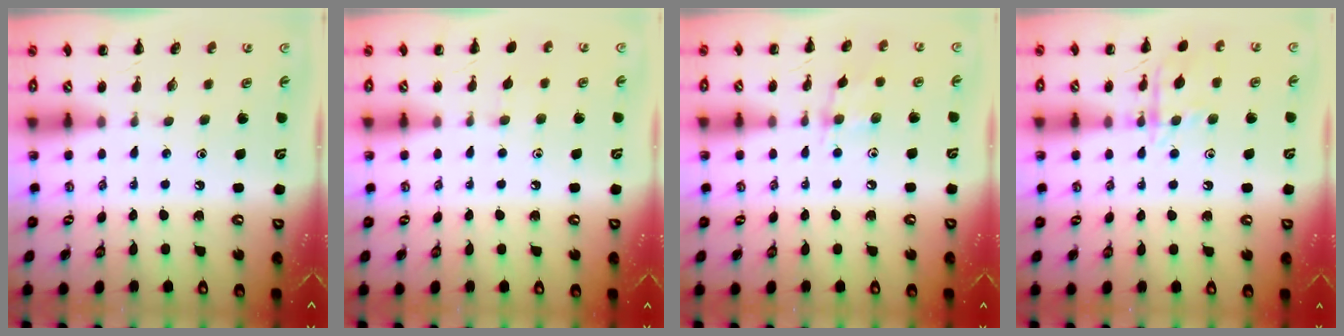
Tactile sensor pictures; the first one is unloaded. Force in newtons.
{"total": 4.4, "press": 4.2, "slide": 1.1}
{"total": 7.2, "press": 7.2, "slide": 0.7}
{"total": 11.7, "press": 11.7, "slide": 0.6}